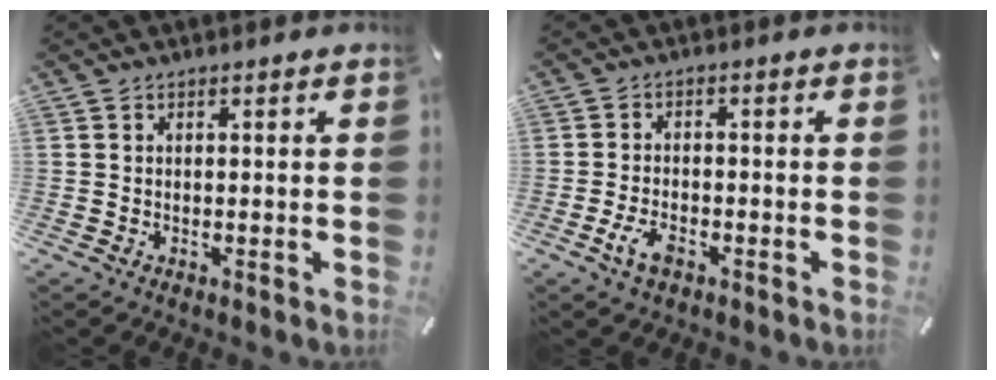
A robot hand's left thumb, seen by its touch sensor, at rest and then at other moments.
{"total": 4.6, "force": [-2.2, 2.5, 3.2], "torque": [-0.078, 0.002, -0.045]}